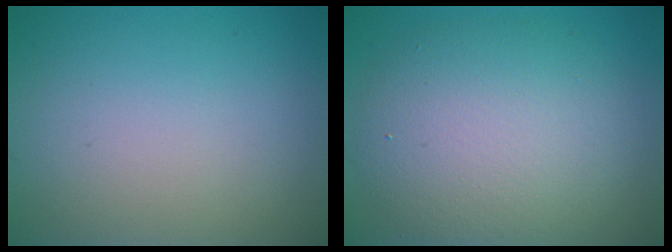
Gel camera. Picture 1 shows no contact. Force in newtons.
{"total": 7.9, "press": 7.9, "slide": 0.4}